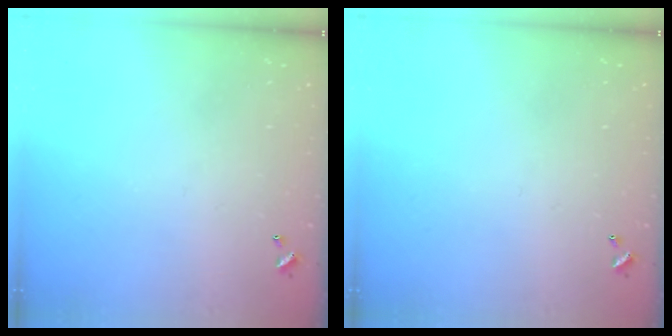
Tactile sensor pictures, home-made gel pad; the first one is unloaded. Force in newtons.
{"total": 0.0}